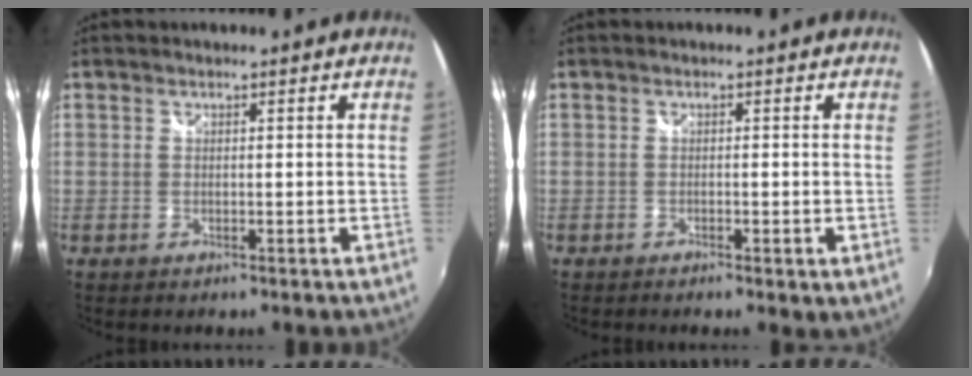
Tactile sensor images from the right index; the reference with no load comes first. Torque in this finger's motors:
{"motor_torque": [1.19, -0.95, 0.40, 0.05]}